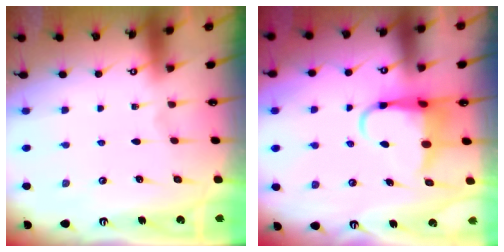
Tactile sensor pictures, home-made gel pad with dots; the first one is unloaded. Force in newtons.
{"total": 6.6, "press": 6.5, "slide": 1.2}